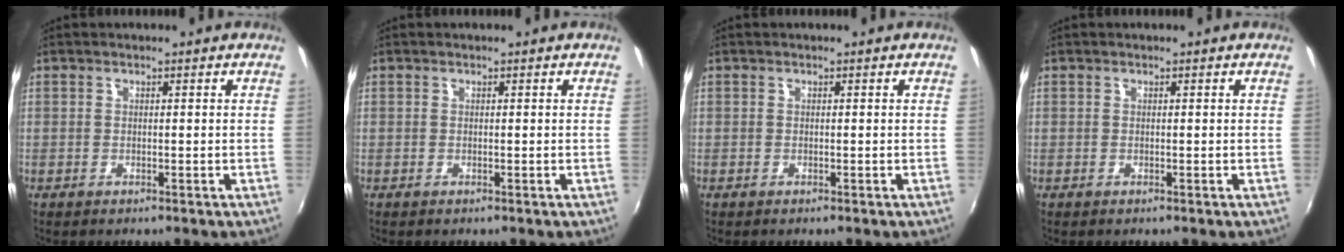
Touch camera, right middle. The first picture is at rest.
{"total": 0.0}
{"total": 0.0}
{"total": 0.0}